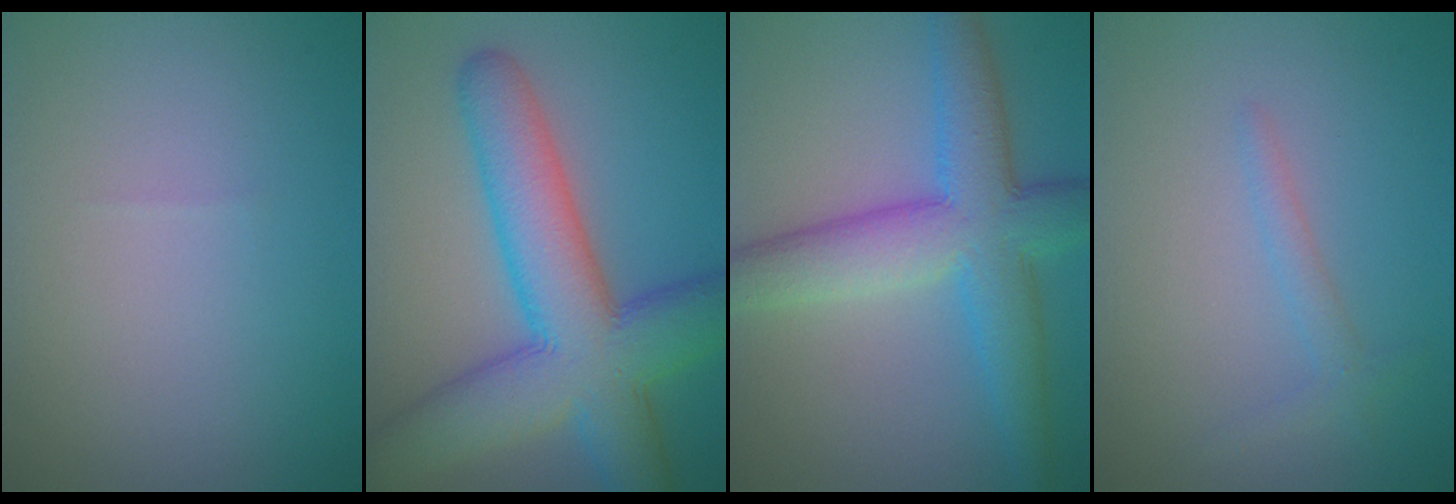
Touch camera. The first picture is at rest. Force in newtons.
{"total": 11.0, "press": 11.0, "slide": 0.4}
{"total": 8.0, "press": 8.0, "slide": 0.3}
{"total": 1.4, "press": 1.4, "slide": 0.1}